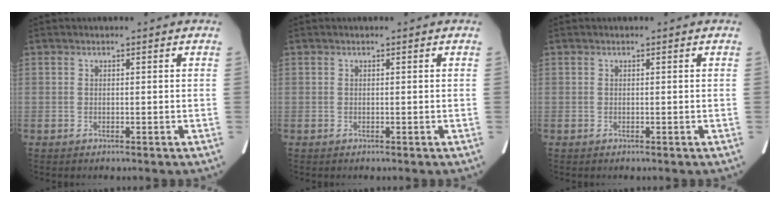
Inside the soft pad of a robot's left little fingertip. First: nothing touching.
{"total": 0.0}
{"total": 0.0}